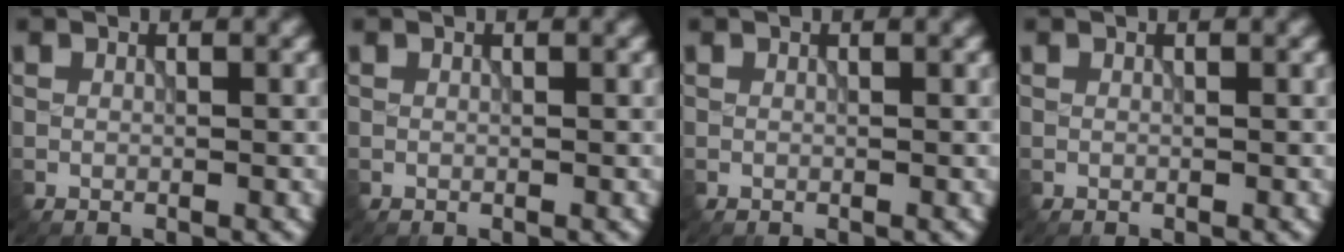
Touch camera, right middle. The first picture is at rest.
{"total": 0.0}
{"total": 0.0}
{"total": 0.0}